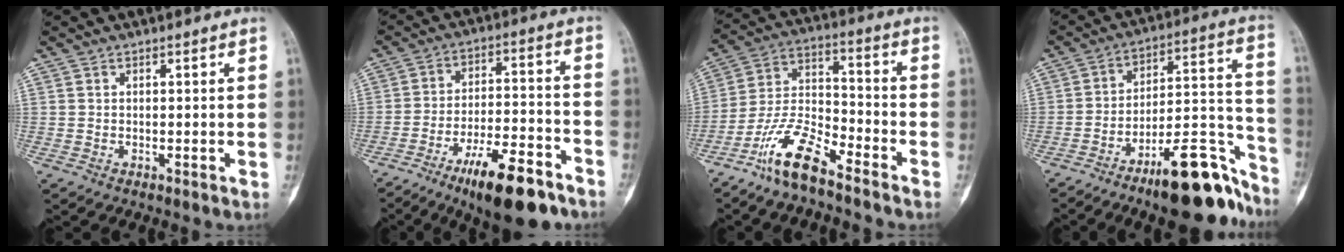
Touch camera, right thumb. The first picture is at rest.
{"total": 15.8, "force": [-10.2, 4.8, 11.1], "torque": [-0.169, 0.071, -0.162]}
{"total": 11.7, "force": [-8.6, 3.4, 7.2], "torque": [-0.149, 0.065, -0.173]}
{"total": 19.6, "force": [-13.6, 5.9, 12.8], "torque": [-0.131, 0.116, -0.212]}